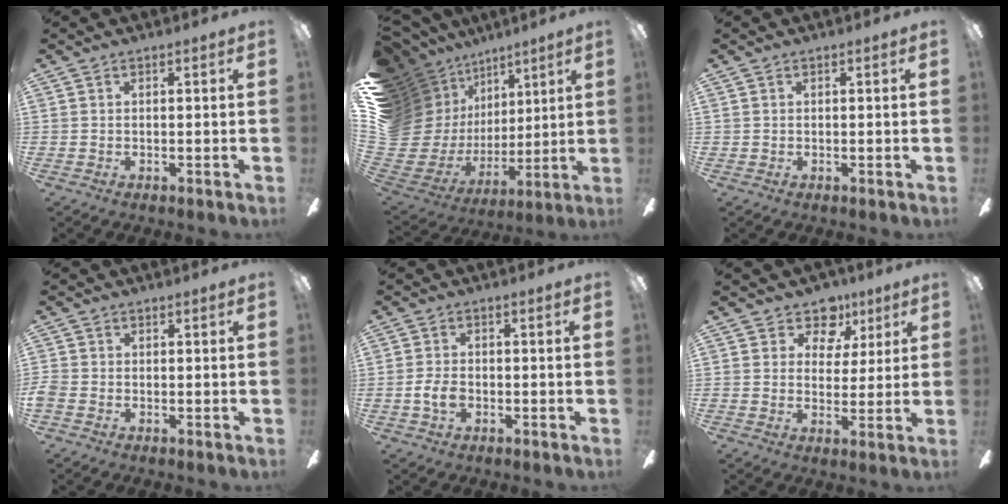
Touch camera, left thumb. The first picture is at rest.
{"total": 17.7, "force": [7.2, 15.0, 6.0], "torque": [-0.144, -0.078, 0.177]}
{"total": 0.0}
{"total": 1.8, "force": [-0.7, 1.5, 0.9], "torque": [-0.015, 0.003, -0.011]}
{"total": 4.0, "force": [-1.2, 2.4, 3.0], "torque": [-0.061, 0.006, -0.023]}
{"total": 8.7, "force": [5.0, 6.5, 2.9], "torque": [-0.036, -0.031, 0.089]}